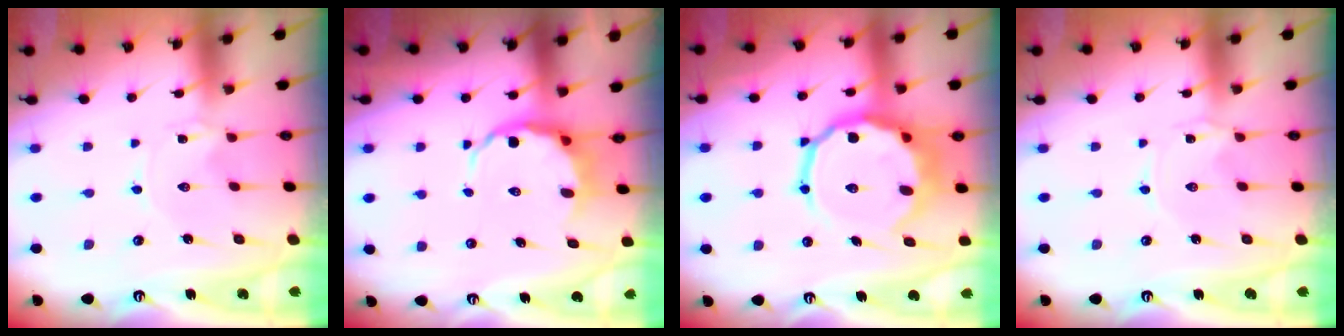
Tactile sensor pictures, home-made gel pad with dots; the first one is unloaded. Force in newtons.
{"total": 5.0, "press": 4.5, "slide": 2.2}
{"total": 15.3, "press": 15.0, "slide": 3.2}
{"total": 0.0}